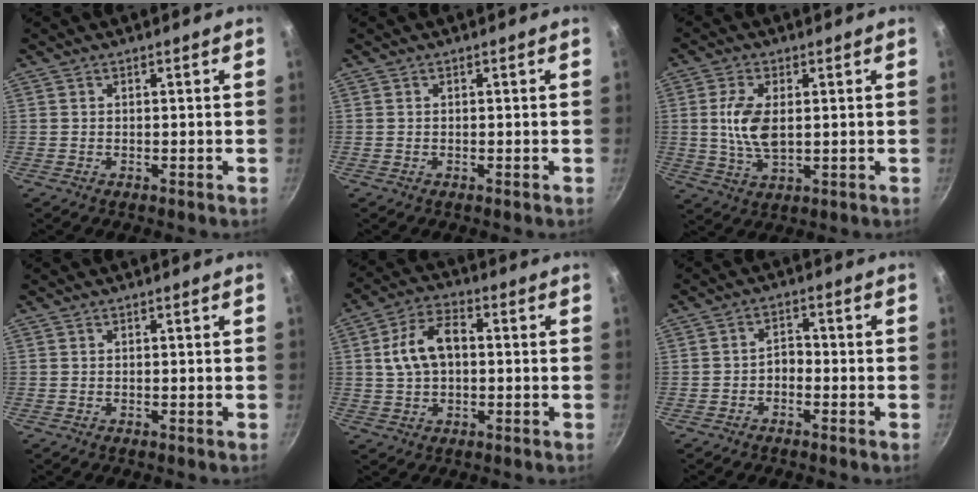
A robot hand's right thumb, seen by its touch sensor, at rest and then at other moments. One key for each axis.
{"total": 0.0}
{"total": 8.0, "fx": 0.8, "fy": 4.0, "fz": 6.9, "tx": -0.144, "ty": -0.008, "tz": 0.018}
{"total": 0.0}
{"total": 9.6, "fx": 1.0, "fy": 5.9, "fz": 7.6, "tx": -0.138, "ty": 0.023, "tz": 0.016}
{"total": 2.9, "fx": -1.2, "fy": 1.9, "fz": 1.7, "tx": -0.015, "ty": 0.019, "tz": -0.029}